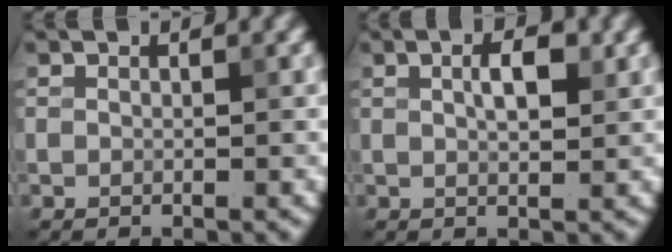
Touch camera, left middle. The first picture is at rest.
{"total": 2.6, "force": [0.8, 1.1, 2.3], "torque": [-0.040, 0.004, 0.013]}